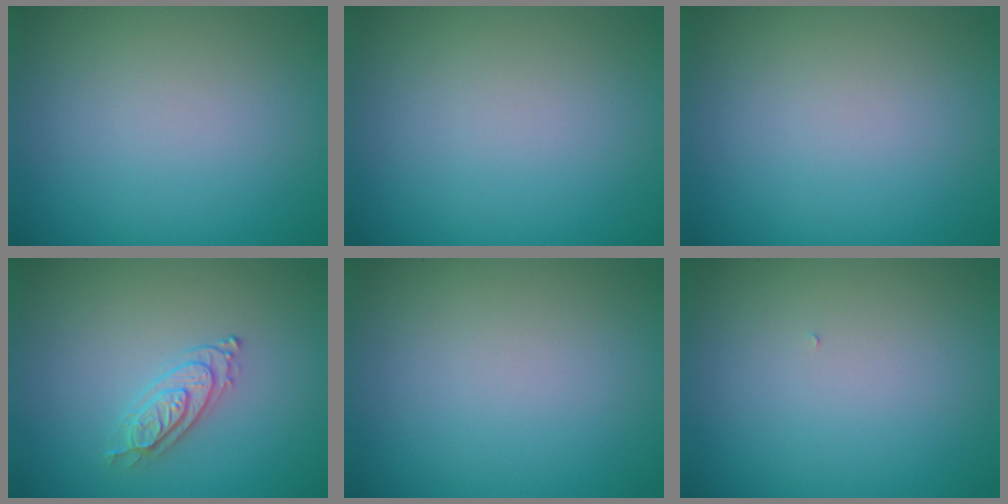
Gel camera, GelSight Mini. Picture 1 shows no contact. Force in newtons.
{"total": 0.0}
{"total": 0.0}
{"total": 2.2, "press": 2.1, "slide": 0.6}
{"total": 0.0}
{"total": 0.0}